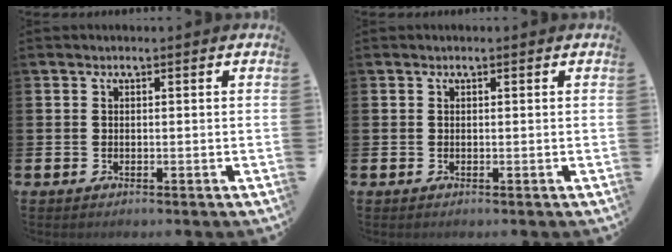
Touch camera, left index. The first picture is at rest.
{"total": 0.0}